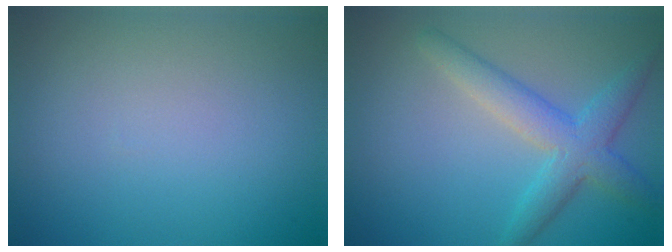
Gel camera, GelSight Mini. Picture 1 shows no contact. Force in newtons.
{"total": 4.2, "press": 4.2, "slide": 0.2}